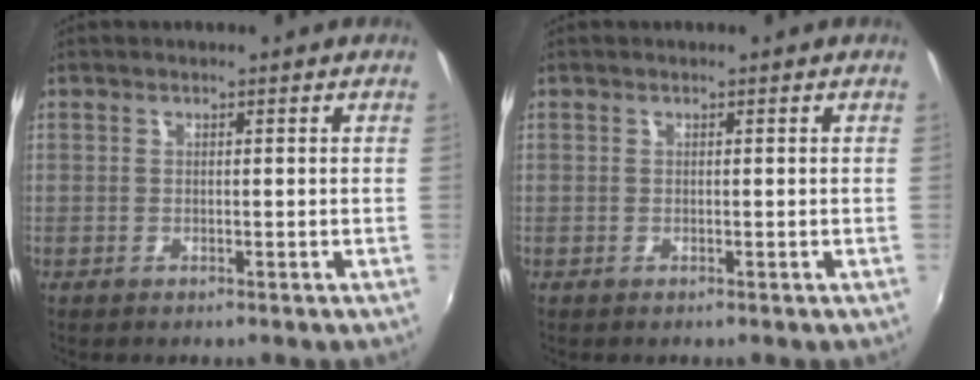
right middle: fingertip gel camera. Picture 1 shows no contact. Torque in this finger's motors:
{"motor_torque": [0.00, 0.00, 0.01, 0.00]}